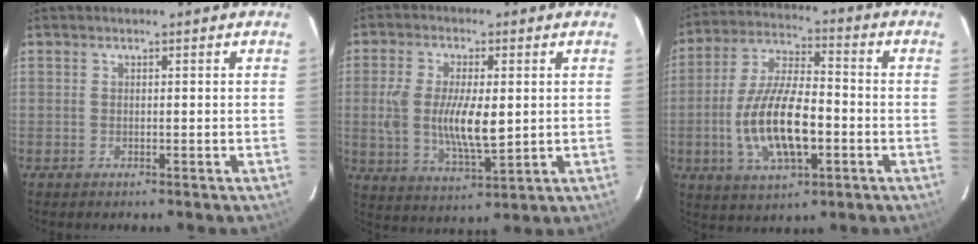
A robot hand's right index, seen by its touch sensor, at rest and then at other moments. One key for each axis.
{"total": 10.8, "fx": 0.3, "fy": 4.4, "fz": 9.9, "tx": -0.196, "ty": -0.005, "tz": 0.008}
{"total": 15.7, "fx": -3.7, "fy": 6.1, "fz": 14.0, "tx": -0.286, "ty": -0.001, "tz": -0.064}